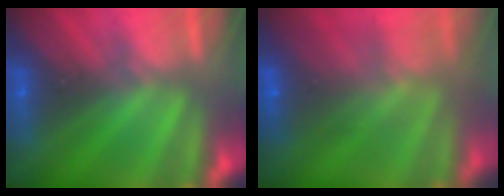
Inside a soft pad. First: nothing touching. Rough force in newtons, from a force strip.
{"total": 8.7}